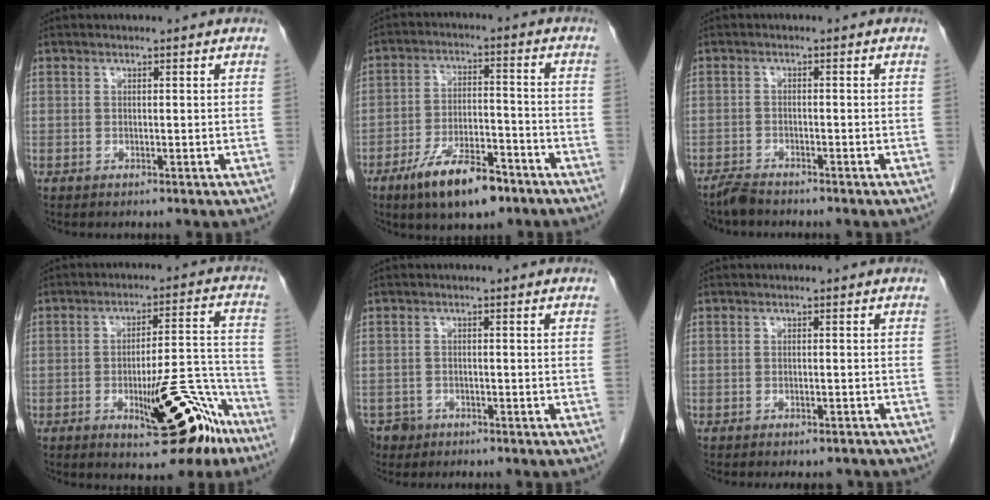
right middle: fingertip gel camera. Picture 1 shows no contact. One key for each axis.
{"total": 9.8, "fx": -6.5, "fy": 3.3, "fz": 6.5, "tx": -0.115, "ty": -0.001, "tz": -0.110}
{"total": 2.5, "fx": -2.4, "fy": 0.4, "fz": 0.4, "tx": -0.010, "ty": -0.008, "tz": -0.044}
{"total": 14.5, "fx": -8.1, "fy": 4.1, "fz": 11.4, "tx": -0.124, "ty": 0.023, "tz": -0.105}
{"total": 3.7, "fx": -2.7, "fy": 2.5, "fz": 0.4, "tx": -0.005, "ty": 0.003, "tz": -0.045}
{"total": 4.2, "fx": -3.8, "fy": 1.4, "fz": 1.1, "tx": -0.010, "ty": -0.002, "tz": -0.044}